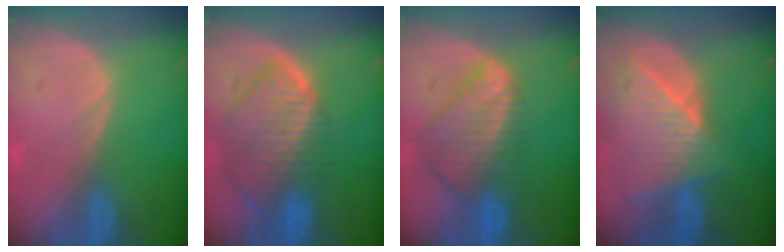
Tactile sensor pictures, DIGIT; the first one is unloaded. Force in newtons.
{"total": 10.1, "press": 8.6, "slide": 5.2}
{"total": 9.0, "press": 7.7, "slide": 4.7}
{"total": 9.2, "press": 8.2, "slide": 4.1}